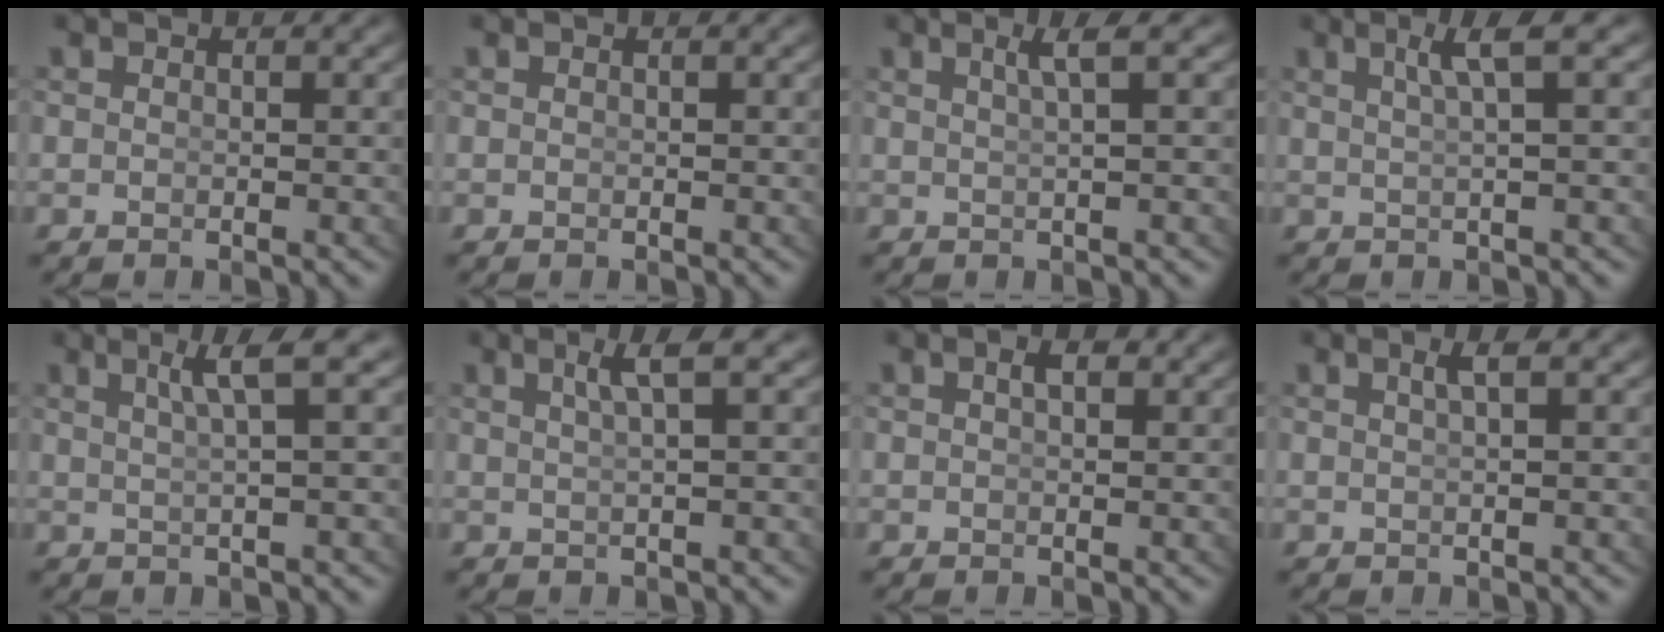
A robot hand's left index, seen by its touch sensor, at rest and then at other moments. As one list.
[{"total": 0.0}, {"total": 1.8, "force": [0.9, -0.8, 1.4], "torque": [-0.019, 0.008, 0.017]}, {"total": 2.7, "force": [1.4, -0.6, 2.2], "torque": [-0.031, 0.014, 0.023]}, {"total": 2.9, "force": [1.6, -0.7, 2.4], "torque": [-0.035, 0.012, 0.026]}, {"total": 2.4, "force": [1.2, -0.6, 2.0], "torque": [-0.027, 0.012, 0.020]}, {"total": 1.3, "force": [0.7, 0.6, 1.0], "torque": [-0.014, 0.006, 0.008]}, {"total": 1.3, "force": [0.5, -0.4, 1.1], "torque": [-0.015, 0.007, 0.009]}]